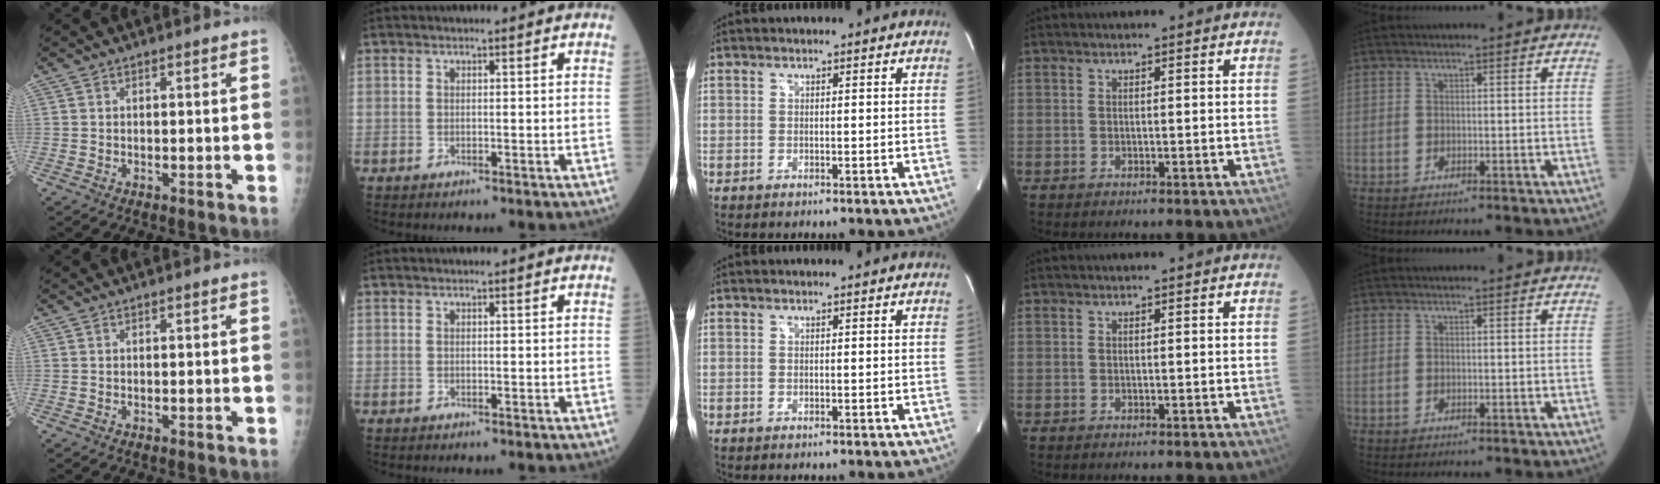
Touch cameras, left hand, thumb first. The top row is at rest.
{}